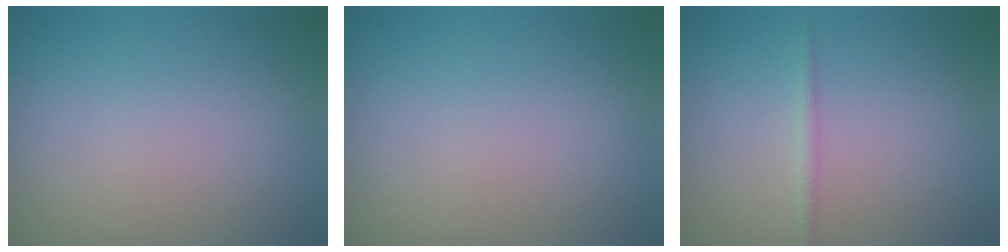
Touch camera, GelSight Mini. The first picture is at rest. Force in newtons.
{"total": 0.0}
{"total": 0.9, "press": 0.9, "slide": 0.0}